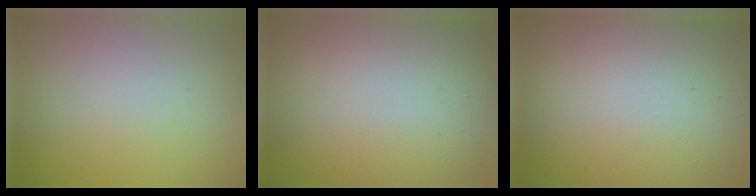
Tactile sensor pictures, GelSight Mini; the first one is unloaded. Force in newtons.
{"total": 13.7, "press": 13.7, "slide": 0.9}
{"total": 15.1, "press": 15.1, "slide": 0.9}